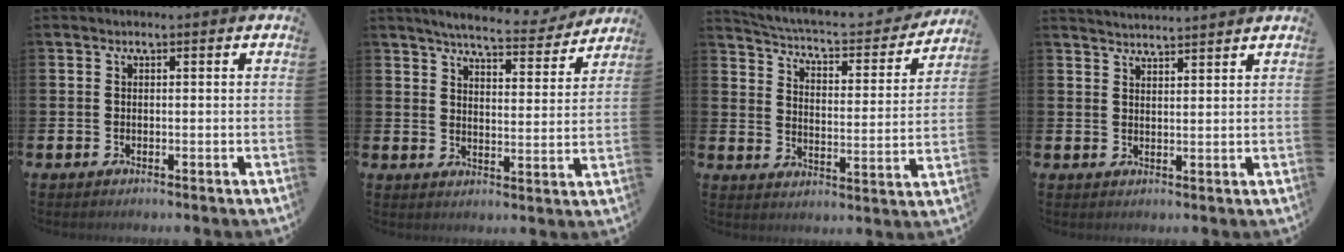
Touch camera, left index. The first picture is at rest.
{"total": 5.9, "force": [5.7, 0.6, 1.7], "torque": [-0.039, -0.039, 0.094]}
{"total": 4.8, "force": [4.5, 0.9, 1.4], "torque": [-0.055, -0.039, 0.069]}
{"total": 3.0, "force": [3.0, -0.3, -0.2], "torque": [0.002, -0.020, 0.054]}